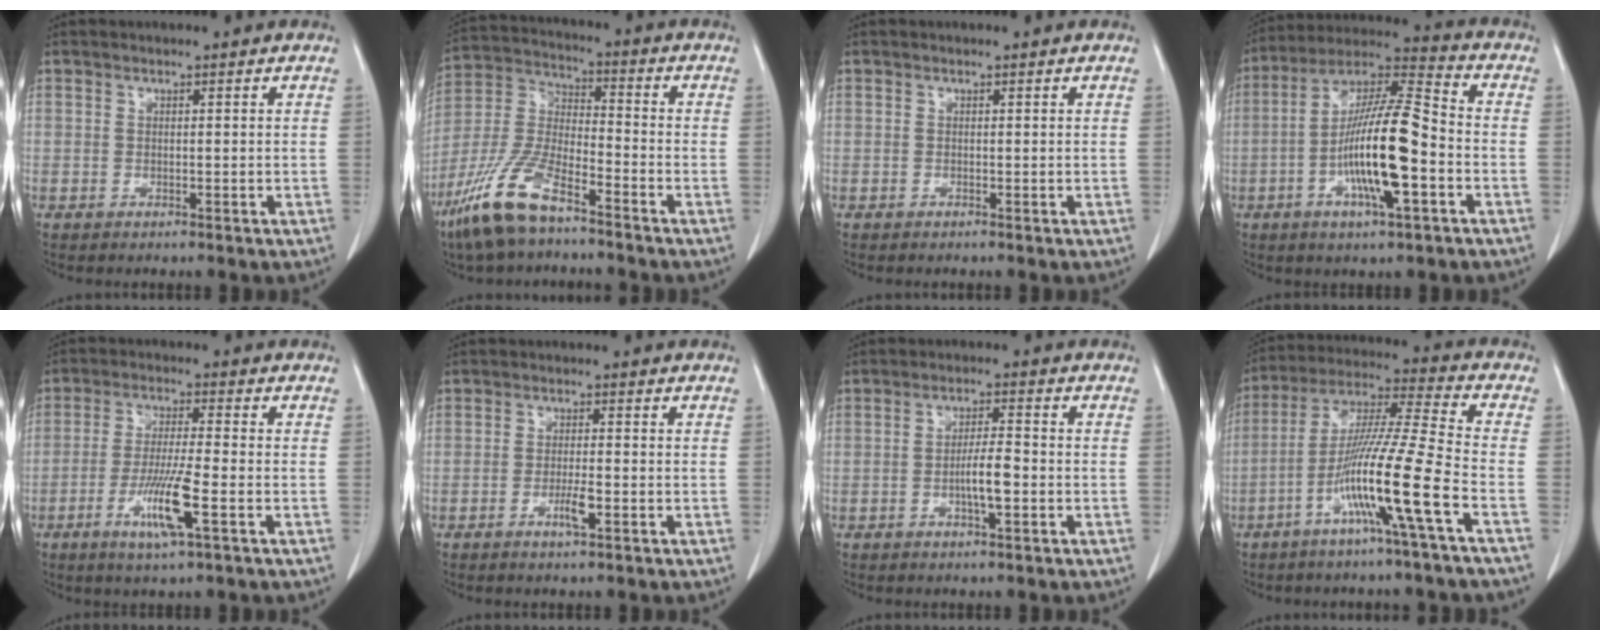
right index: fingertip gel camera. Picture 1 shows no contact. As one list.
[{"total": 12.9, "force": [-8.8, 3.2, 8.9], "torque": [-0.204, -0.017, -0.175]}, {"total": 0.0}, {"total": 15.9, "force": [-4.0, 2.1, 15.2], "torque": [-0.287, 0.003, -0.074]}, {"total": 8.5, "force": [-3.3, 0.0, 7.9], "torque": [-0.148, -0.014, -0.059]}, {"total": 2.9, "force": [-1.2, 0.2, 2.7], "torque": [-0.046, 0.000, -0.019]}, {"total": 4.7, "force": [-1.3, 0.6, 4.5], "torque": [-0.083, 0.001, -0.022]}, {"total": 14.8, "force": [-5.9, -1.7, 13.4], "torque": [-0.253, -0.004, -0.113]}]